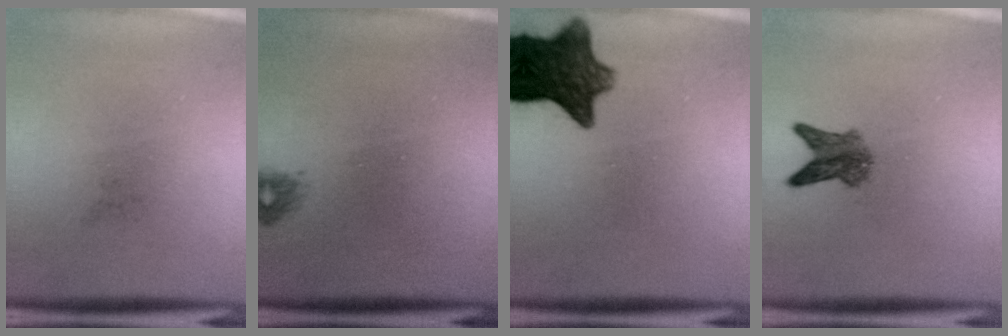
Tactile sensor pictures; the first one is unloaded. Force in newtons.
{"total": 0.9}
{"total": 10.8}
{"total": 4.0}